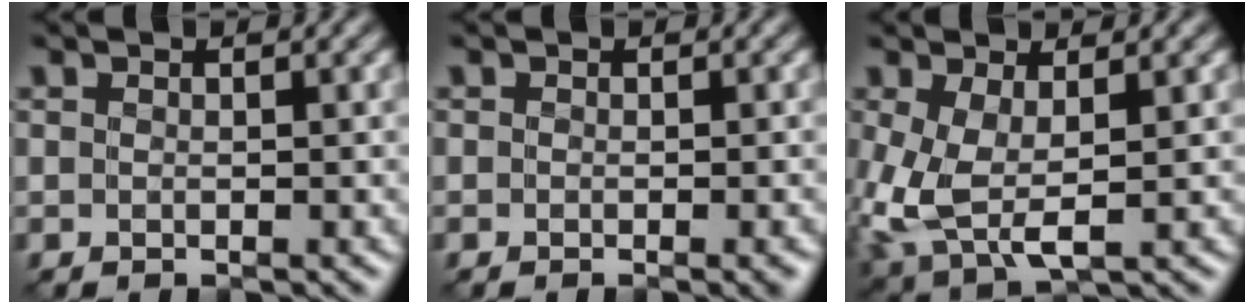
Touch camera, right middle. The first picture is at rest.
{"total": 1.1, "force": [-0.7, 0.2, 0.8], "torque": [-0.010, -0.005, -0.008]}
{"total": 5.3, "force": [-0.4, 2.8, 4.5], "torque": [-0.125, -0.012, 0.000]}